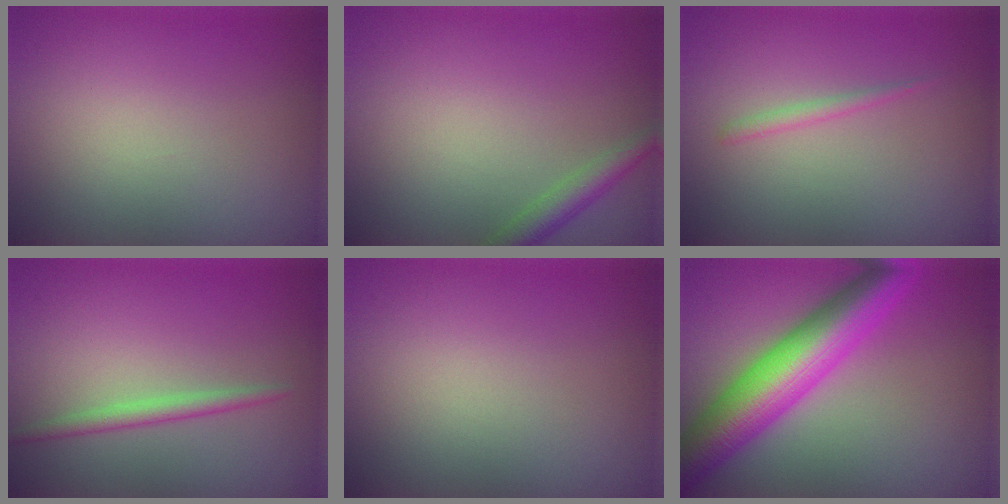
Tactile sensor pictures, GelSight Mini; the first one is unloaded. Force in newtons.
{"total": 2.4, "press": 2.4, "slide": 0.1}
{"total": 0.9, "press": 0.9, "slide": 0.1}
{"total": 1.7, "press": 1.7, "slide": 0.0}
{"total": 0.0}
{"total": 9.2, "press": 9.2, "slide": 0.2}